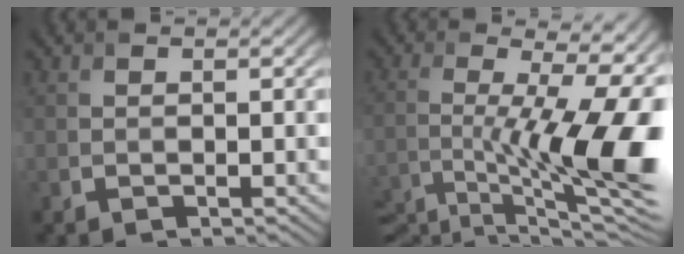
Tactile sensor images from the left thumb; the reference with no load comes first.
{"total": 16.7, "force": [-5.0, 4.6, 15.3], "torque": [-0.242, -0.023, -0.075]}